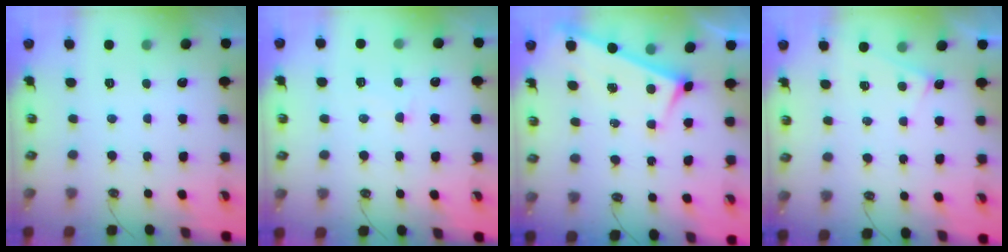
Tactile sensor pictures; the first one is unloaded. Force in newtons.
{"total": 0.8, "press": 0.0, "slide": 0.8}
{"total": 3.7, "press": 3.7, "slide": 0.2}
{"total": 3.2, "press": 3.2, "slide": 0.3}